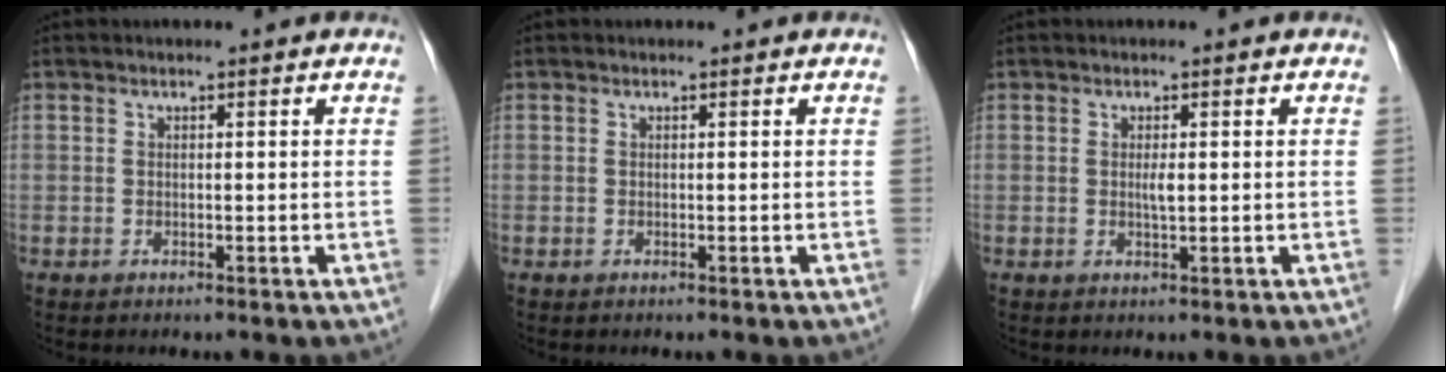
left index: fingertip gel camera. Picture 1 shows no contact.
{"total": 0.0}
{"total": 1.4, "force": [-0.1, 0.2, 1.4], "torque": [-0.027, -0.004, -0.001]}